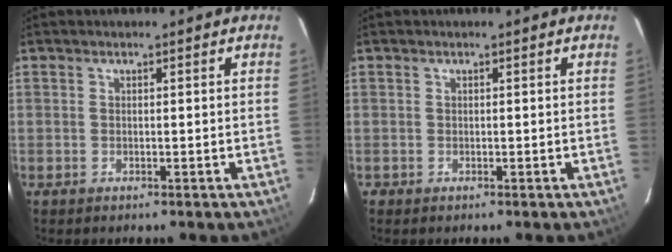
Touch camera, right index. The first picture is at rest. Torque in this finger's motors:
{"motor_torque": [-0.24, 0.28, -0.35, -0.14]}